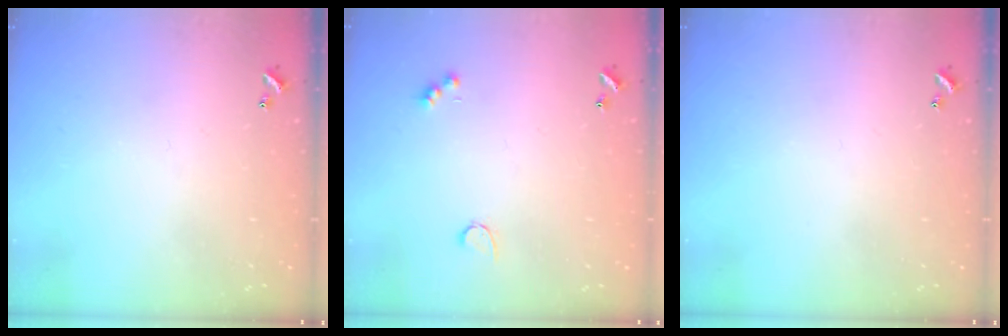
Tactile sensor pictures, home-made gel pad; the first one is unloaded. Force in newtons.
{"total": 2.6, "press": 2.5, "slide": 0.5}
{"total": 0.0}